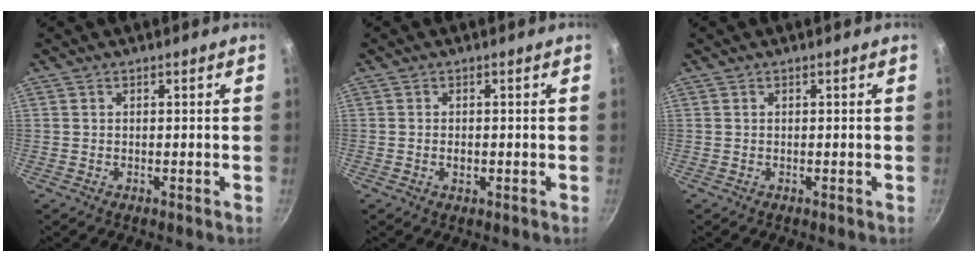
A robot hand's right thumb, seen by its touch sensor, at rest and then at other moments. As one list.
[{"total": 1.6, "force": [-0.4, 1.0, 1.2], "torque": [-0.019, 0.000, -0.006]}, {"total": 0.0}]